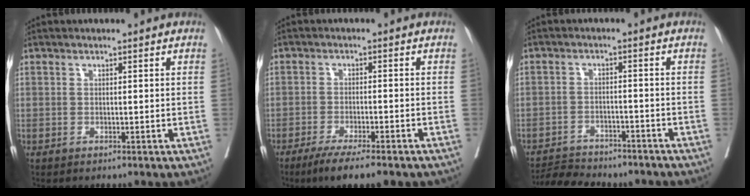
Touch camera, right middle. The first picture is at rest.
{"total": 9.4, "force": [-7.2, 1.3, 5.9], "torque": [-0.078, -0.015, -0.103]}
{"total": 9.1, "force": [-8.6, 2.1, 2.0], "torque": [-0.033, 0.007, -0.124]}